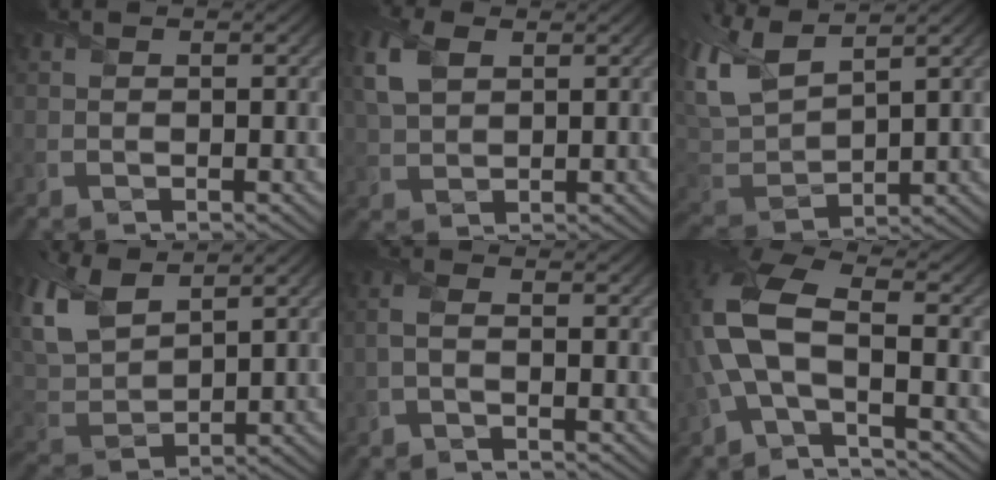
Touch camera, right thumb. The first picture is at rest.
{"total": 5.6, "force": [2.2, 3.4, 3.9], "torque": [-0.110, 0.010, 0.040]}
{"total": 9.7, "force": [5.4, 4.1, 7.0], "torque": [-0.195, 0.019, 0.106]}
{"total": 9.7, "force": [5.9, 4.7, 6.1], "torque": [-0.178, 0.020, 0.121]}
{"total": 1.7, "force": [-0.7, 0.4, 1.4], "torque": [-0.033, 0.003, -0.023]}
{"total": 10.0, "force": [-1.4, 4.3, 8.9], "torque": [-0.219, 0.011, -0.045]}